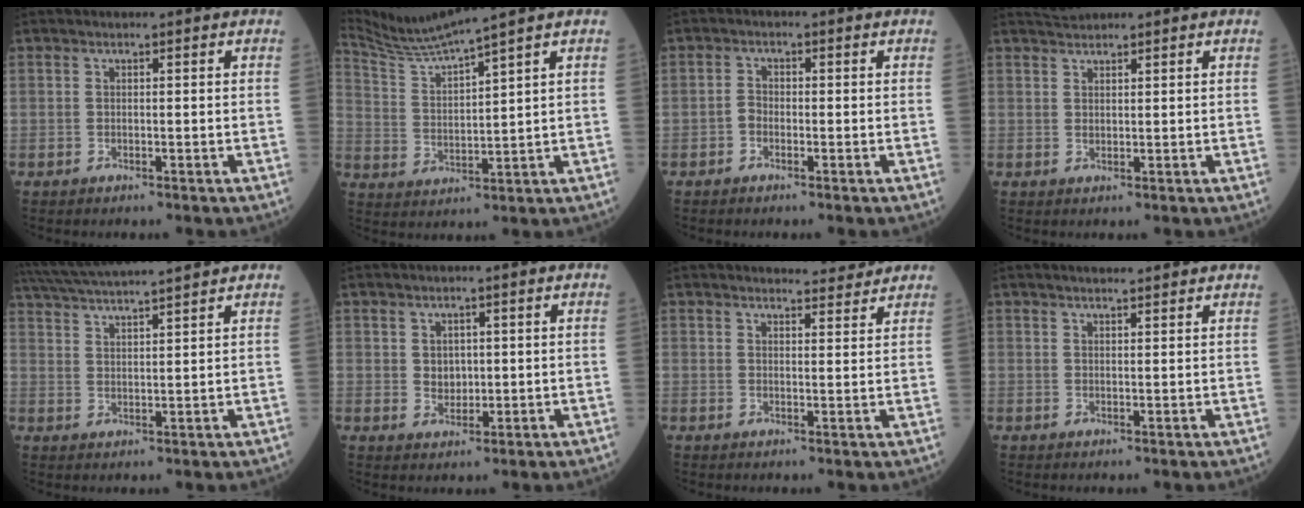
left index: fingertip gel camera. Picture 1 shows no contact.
{"total": 7.7, "force": [6.9, -2.5, 2.2], "torque": [-0.061, -0.006, 0.146]}
{"total": 1.3, "force": [-0.7, 0.8, 0.8], "torque": [-0.013, 0.003, -0.016]}
{"total": 1.9, "force": [1.9, 0.1, 0.0], "torque": [-0.005, 0.009, 0.041]}
{"total": 12.6, "force": [11.4, -1.0, 5.3], "torque": [-0.105, 0.025, 0.178]}
{"total": 2.5, "force": [0.5, 2.0, 1.4], "torque": [-0.028, 0.002, 0.014]}
{"total": 5.3, "force": [5.1, 0.6, 0.9], "torque": [-0.013, -0.002, 0.059]}
{"total": 4.4, "force": [4.1, 0.4, 1.6], "torque": [-0.022, 0.023, 0.056]}